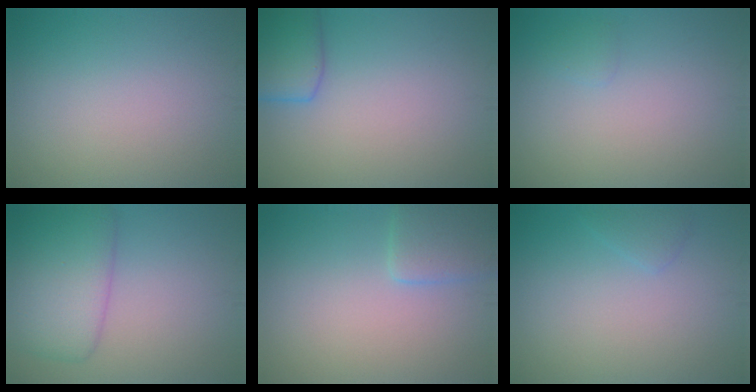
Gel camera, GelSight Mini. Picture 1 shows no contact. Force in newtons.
{"total": 3.9, "press": 3.8, "slide": 0.3}
{"total": 0.6, "press": 0.6, "slide": 0.1}
{"total": 5.7, "press": 5.7, "slide": 0.2}
{"total": 2.6, "press": 2.6, "slide": 0.1}
{"total": 1.0, "press": 1.0, "slide": 0.1}